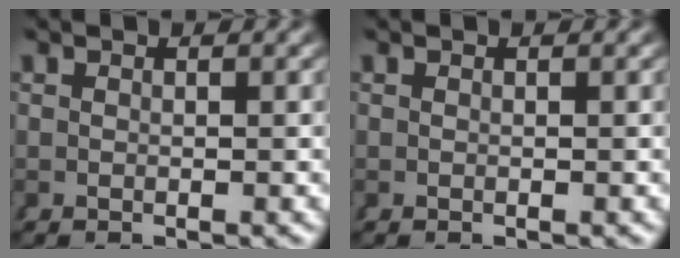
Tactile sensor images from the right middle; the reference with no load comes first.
{"total": 0.0}